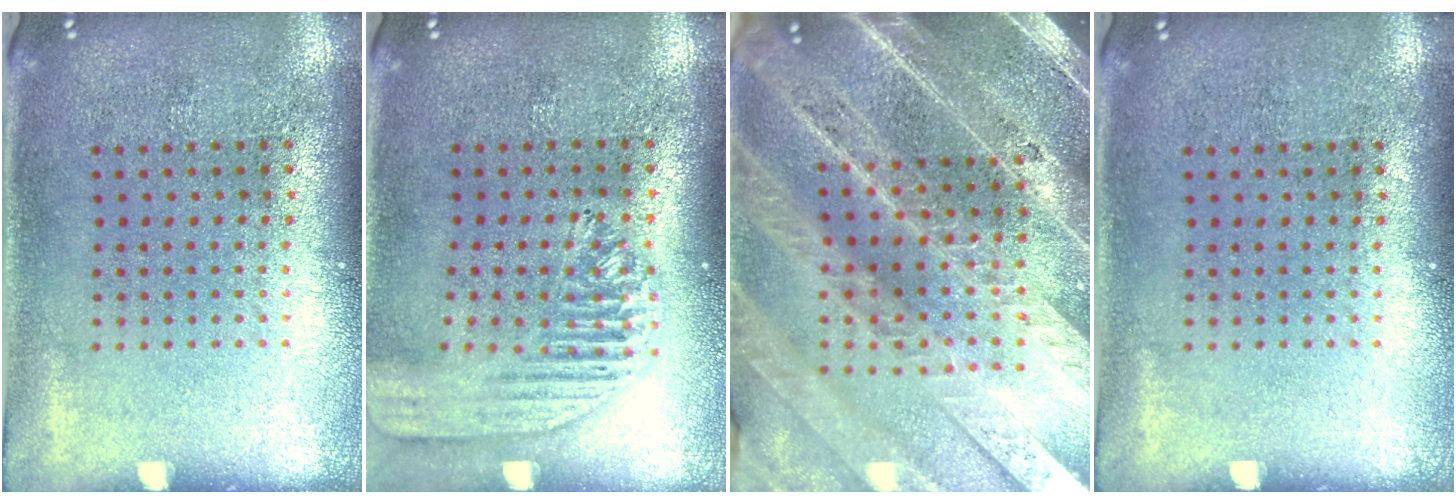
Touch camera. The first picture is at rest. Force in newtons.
{"total": 1.7, "press": 1.6, "slide": 0.6}
{"total": 4.8, "press": 4.3, "slide": 2.2}
{"total": 0.0}